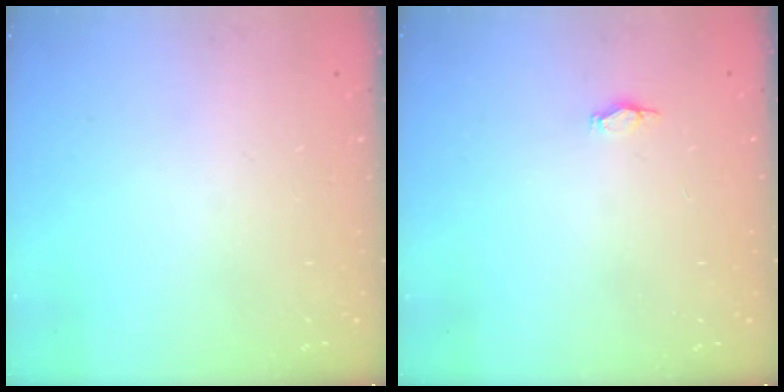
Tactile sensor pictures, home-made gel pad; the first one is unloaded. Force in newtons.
{"total": 2.2, "press": 1.9, "slide": 1.2}